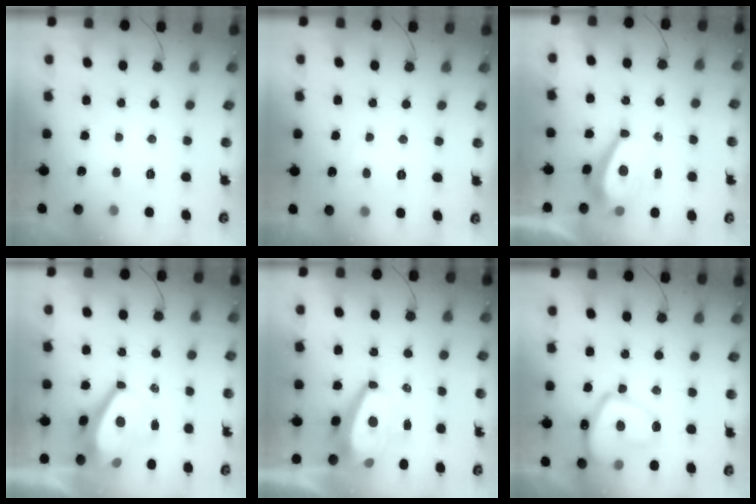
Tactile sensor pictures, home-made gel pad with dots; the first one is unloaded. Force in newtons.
{"total": 2.1, "press": 2.1, "slide": 0.3}
{"total": 5.7, "press": 5.7, "slide": 0.4}
{"total": 6.7, "press": 6.7, "slide": 0.8}
{"total": 9.6, "press": 9.6, "slide": 1.1}
{"total": 14.4, "press": 14.3, "slide": 1.6}